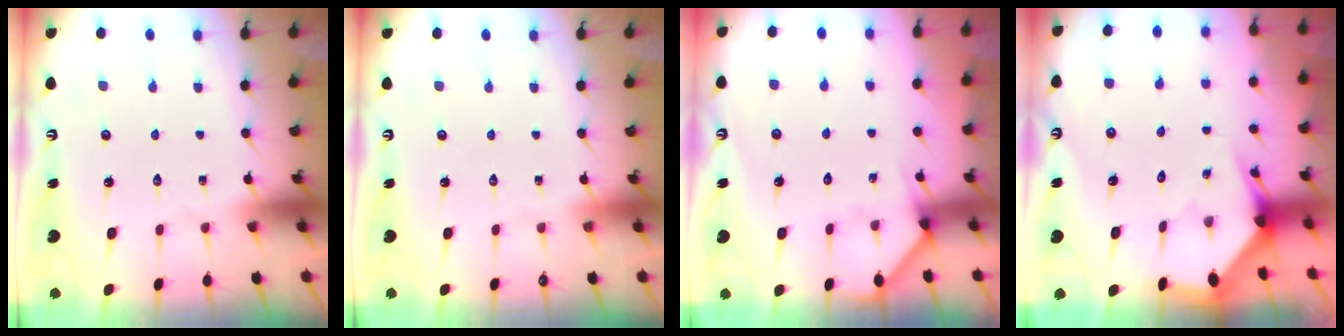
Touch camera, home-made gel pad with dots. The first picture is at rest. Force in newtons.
{"total": 0.0}
{"total": 2.6, "press": 2.6, "slide": 0.1}
{"total": 2.7, "press": 2.7, "slide": 0.1}